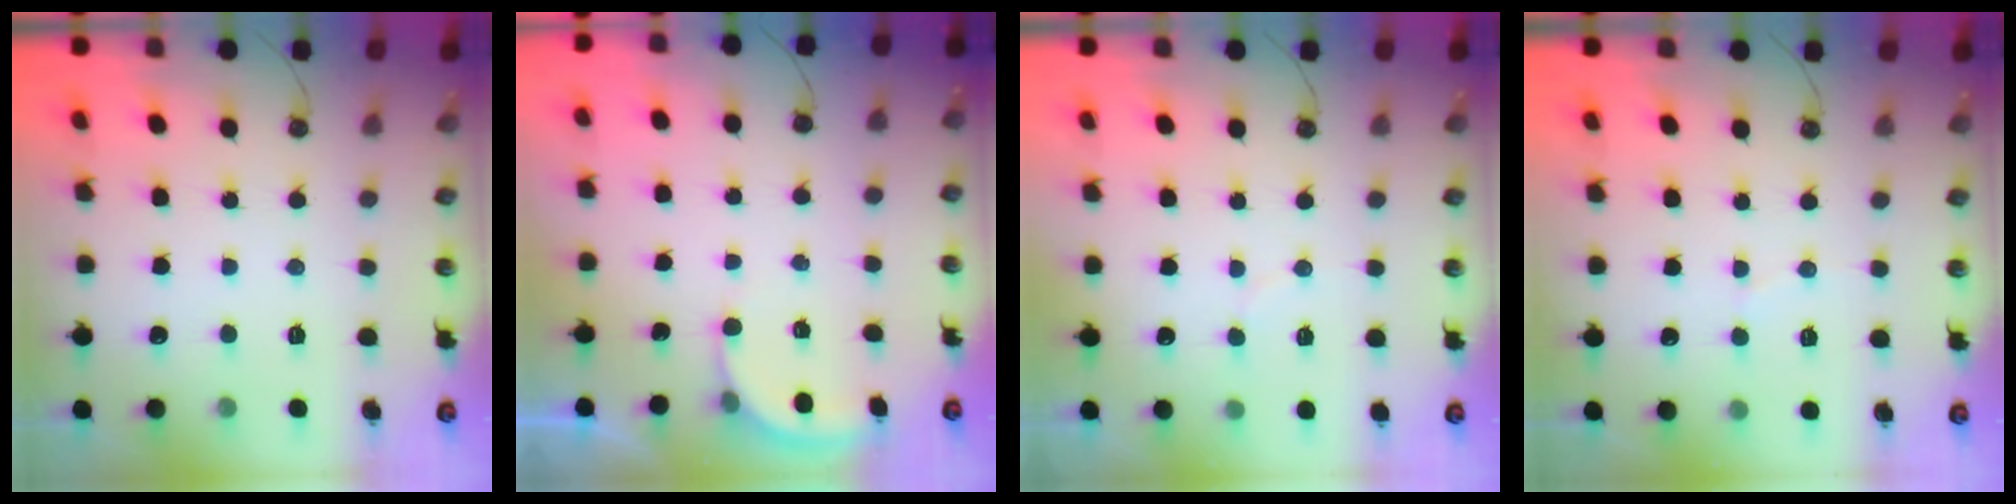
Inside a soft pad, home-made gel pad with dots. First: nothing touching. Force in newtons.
{"total": 2.7, "press": 2.7, "slide": 0.5}
{"total": 3.9, "press": 3.8, "slide": 1.0}
{"total": 3.2, "press": 3.2, "slide": 0.2}